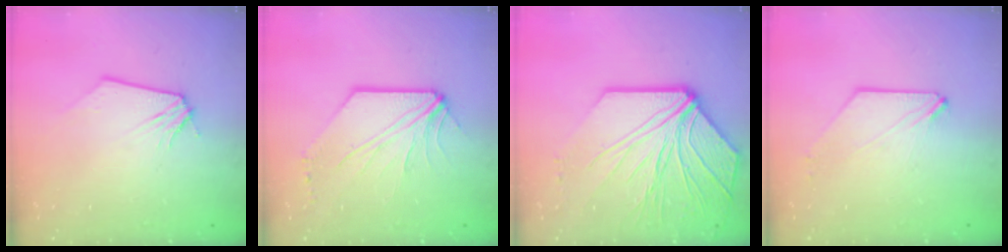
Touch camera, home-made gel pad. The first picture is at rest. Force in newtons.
{"total": 6.4, "press": 6.3, "slide": 0.9}
{"total": 15.1, "press": 14.9, "slide": 2.5}
{"total": 0.0}